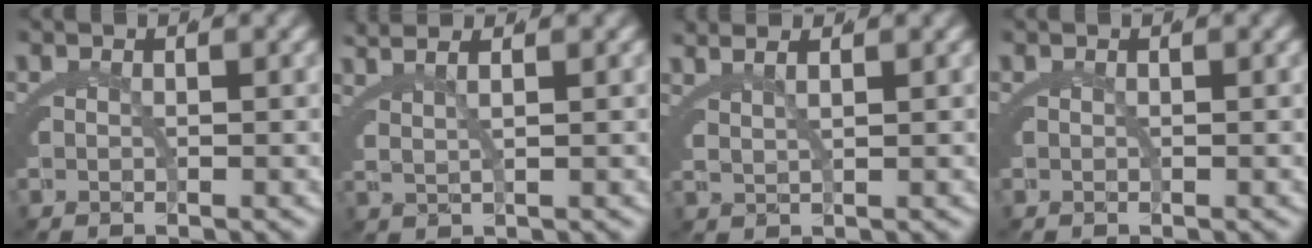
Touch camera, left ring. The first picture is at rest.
{"total": 4.2, "force": [3.0, 1.3, 2.7], "torque": [-0.041, 0.015, 0.047]}
{"total": 3.6, "force": [2.8, 0.9, 2.0], "torque": [-0.025, 0.015, 0.045]}
{"total": 0.0}